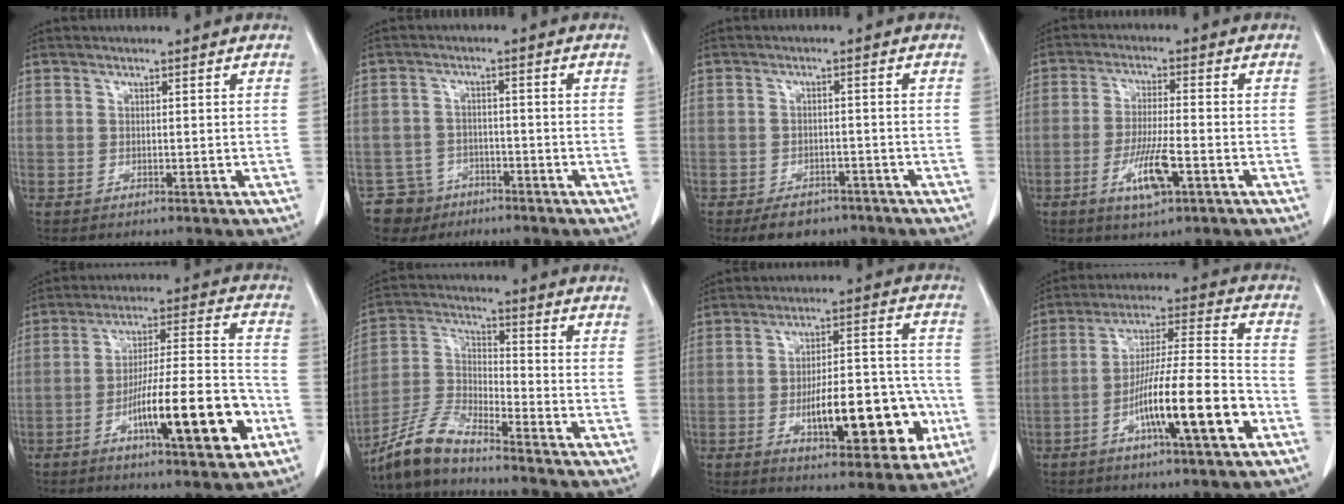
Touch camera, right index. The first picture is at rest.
{"total": 5.3, "force": [-3.6, 3.9, -0.3], "torque": [0.011, 0.008, -0.061]}
{"total": 5.8, "force": [-4.4, 3.1, 2.2], "torque": [-0.030, 0.002, -0.062]}
{"total": 3.6, "force": [-1.5, 0.9, 3.2], "torque": [-0.058, 0.000, -0.024]}
{"total": 16.7, "force": [-6.5, 2.1, 15.2], "torque": [-0.248, 0.005, -0.099]}
{"total": 8.3, "force": [-7.6, 0.8, 3.3], "torque": [-0.082, -0.002, -0.155]}
{"total": 15.8, "force": [-4.6, 5.3, 14.1], "torque": [-0.204, 0.023, -0.060]}
{"total": 15.3, "force": [-6.0, 0.9, 14.1], "torque": [-0.246, -0.003, -0.101]}